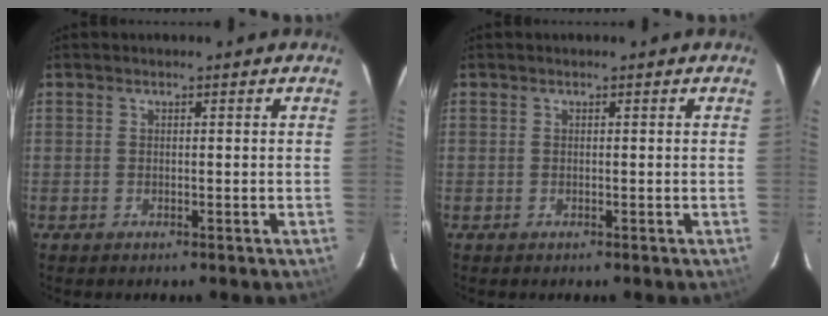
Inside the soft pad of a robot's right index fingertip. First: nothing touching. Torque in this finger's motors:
{"motor_torque": [0.04, 0.00, 0.00, 0.00]}